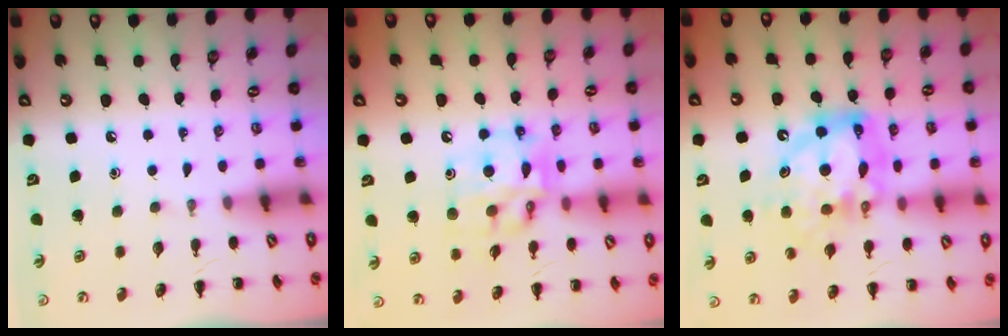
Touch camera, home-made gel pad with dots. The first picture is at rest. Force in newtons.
{"total": 13.2, "press": 12.9, "slide": 2.7}
{"total": 14.4, "press": 13.8, "slide": 4.1}